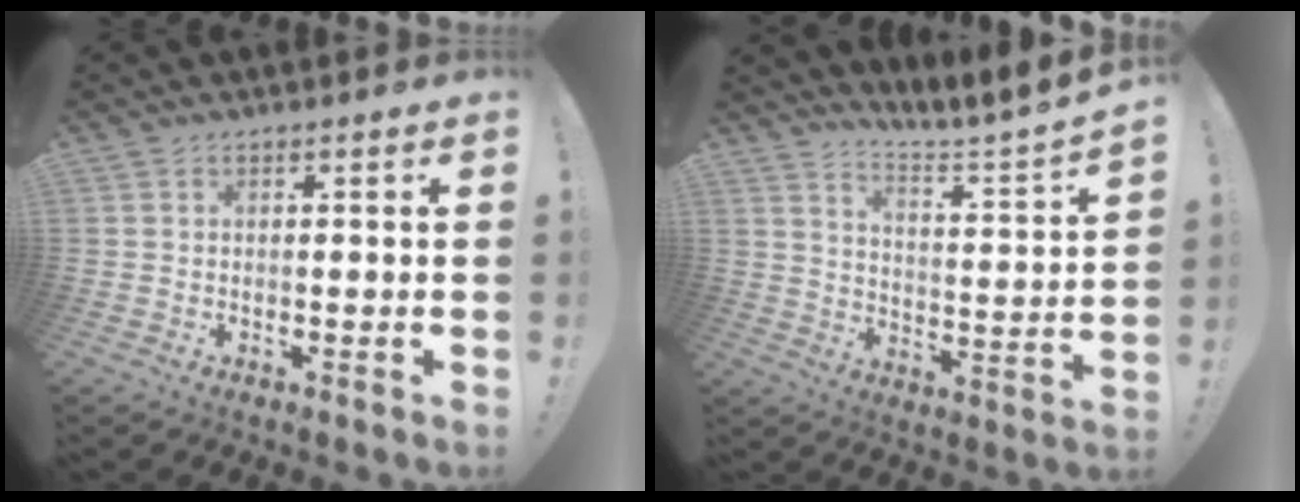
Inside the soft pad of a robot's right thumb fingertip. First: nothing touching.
{"total": 6.1, "force": [4.8, -0.3, 3.8], "torque": [-0.056, -0.064, 0.068]}